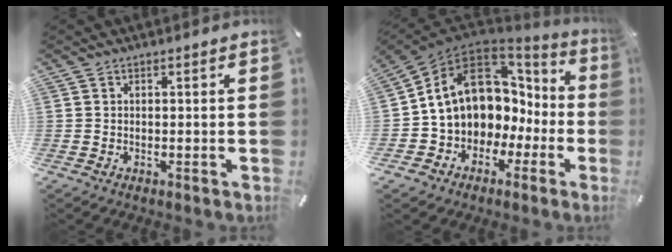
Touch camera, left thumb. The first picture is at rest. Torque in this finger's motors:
{"motor_torque": [0.11, 1.96, 1.67, 1.10, 0.26]}